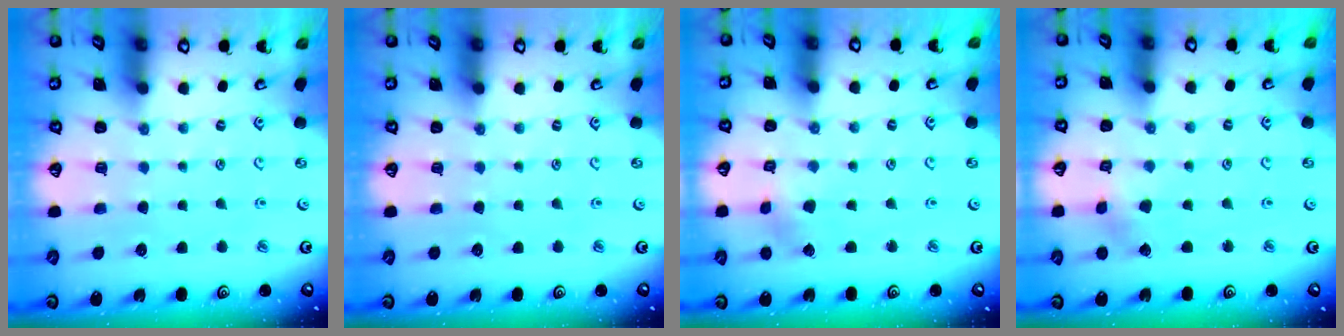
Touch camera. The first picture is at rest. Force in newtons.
{"total": 0.0}
{"total": 2.5, "press": 2.5, "slide": 0.3}
{"total": 2.1, "press": 2.1, "slide": 0.2}